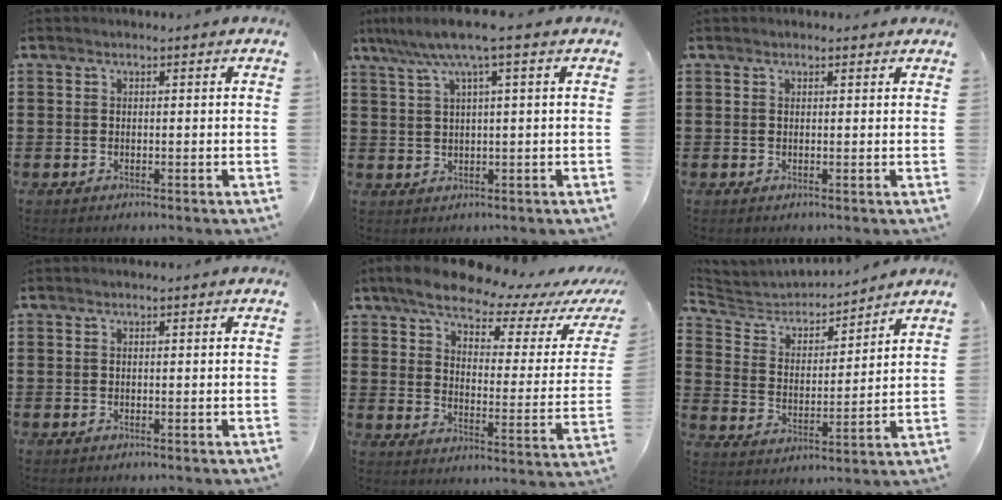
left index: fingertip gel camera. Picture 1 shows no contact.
{"total": 5.5, "force": [2.5, 0.0, 4.9], "torque": [-0.106, -0.003, 0.037]}
{"total": 0.7, "force": [0.5, 0.4, 0.3], "torque": [-0.006, 0.003, 0.011]}
{"total": 0.0}
{"total": 7.8, "force": [6.9, 1.8, 3.3], "torque": [-0.083, -0.042, 0.115]}
{"total": 4.8, "force": [4.6, 1.3, 0.5], "torque": [-0.043, -0.033, 0.074]}